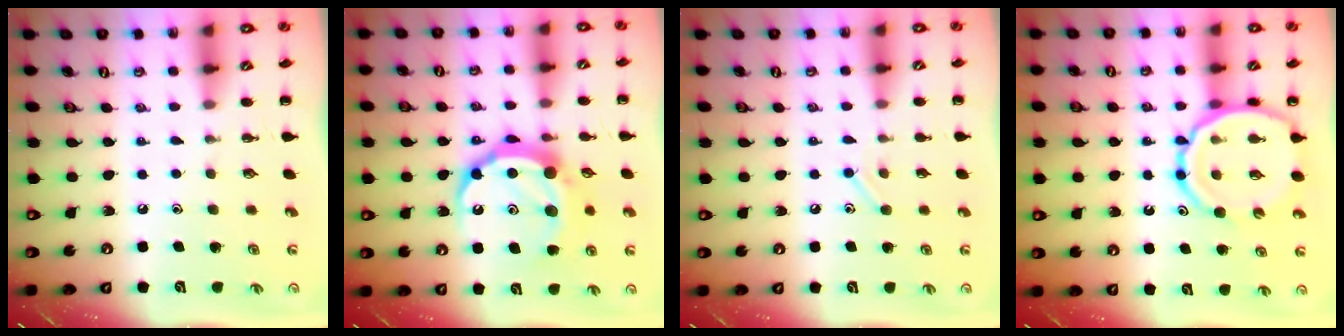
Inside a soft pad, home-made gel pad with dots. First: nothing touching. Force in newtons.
{"total": 15.8, "press": 15.8, "slide": 1.1}
{"total": 7.1, "press": 6.9, "slide": 1.3}
{"total": 15.0, "press": 14.8, "slide": 2.5}